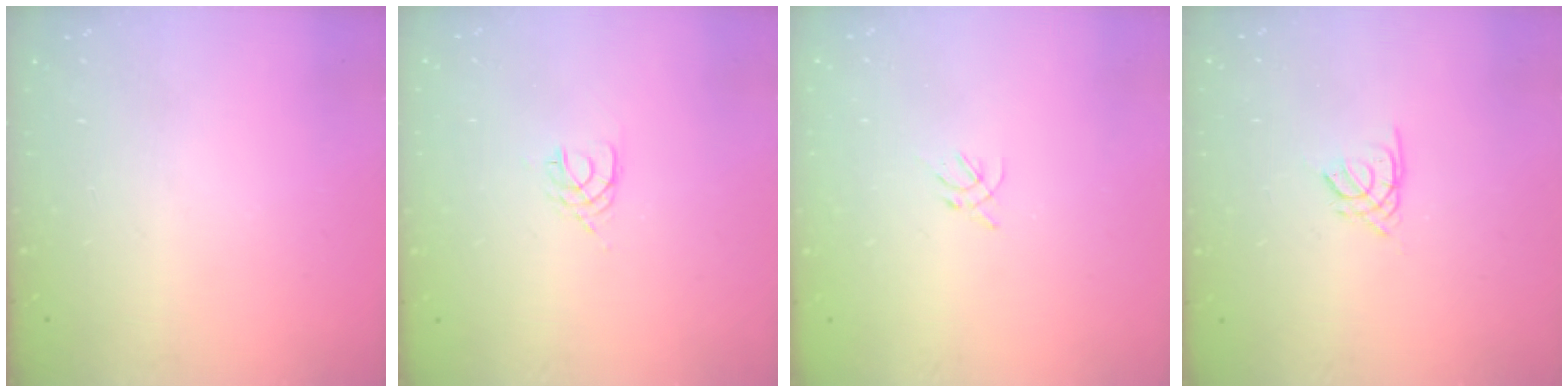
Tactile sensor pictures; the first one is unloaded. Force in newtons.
{"total": 2.4, "press": 2.3, "slide": 0.4}
{"total": 2.3, "press": 2.2, "slide": 0.6}
{"total": 1.9, "press": 1.8, "slide": 0.5}